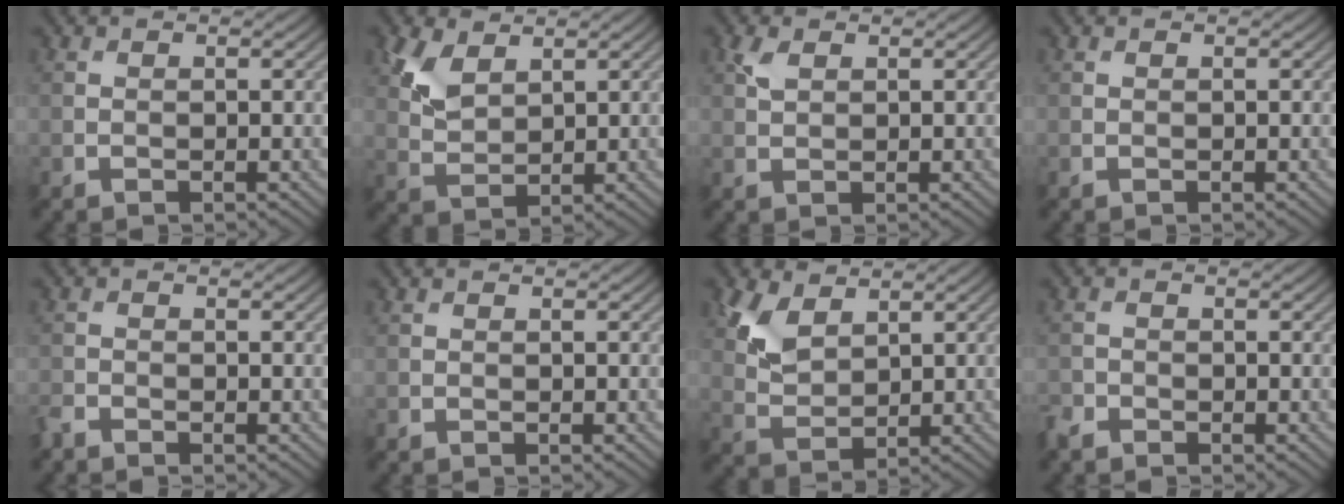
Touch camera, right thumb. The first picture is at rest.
{"total": 5.0, "force": [2.7, 2.8, 3.1], "torque": [-0.081, -0.001, 0.060]}
{"total": 2.0, "force": [1.1, 1.1, 1.3], "torque": [-0.036, 0.003, 0.023]}
{"total": 0.0}
{"total": 1.3, "force": [-1.3, 0.2, 0.3], "torque": [-0.010, -0.004, -0.034]}
{"total": 0.0}
{"total": 5.6, "force": [3.1, 3.2, 3.5], "torque": [-0.088, -0.002, 0.066]}
{"total": 1.7, "force": [-1.5, 0.9, 0.4], "torque": [-0.011, -0.004, -0.038]}